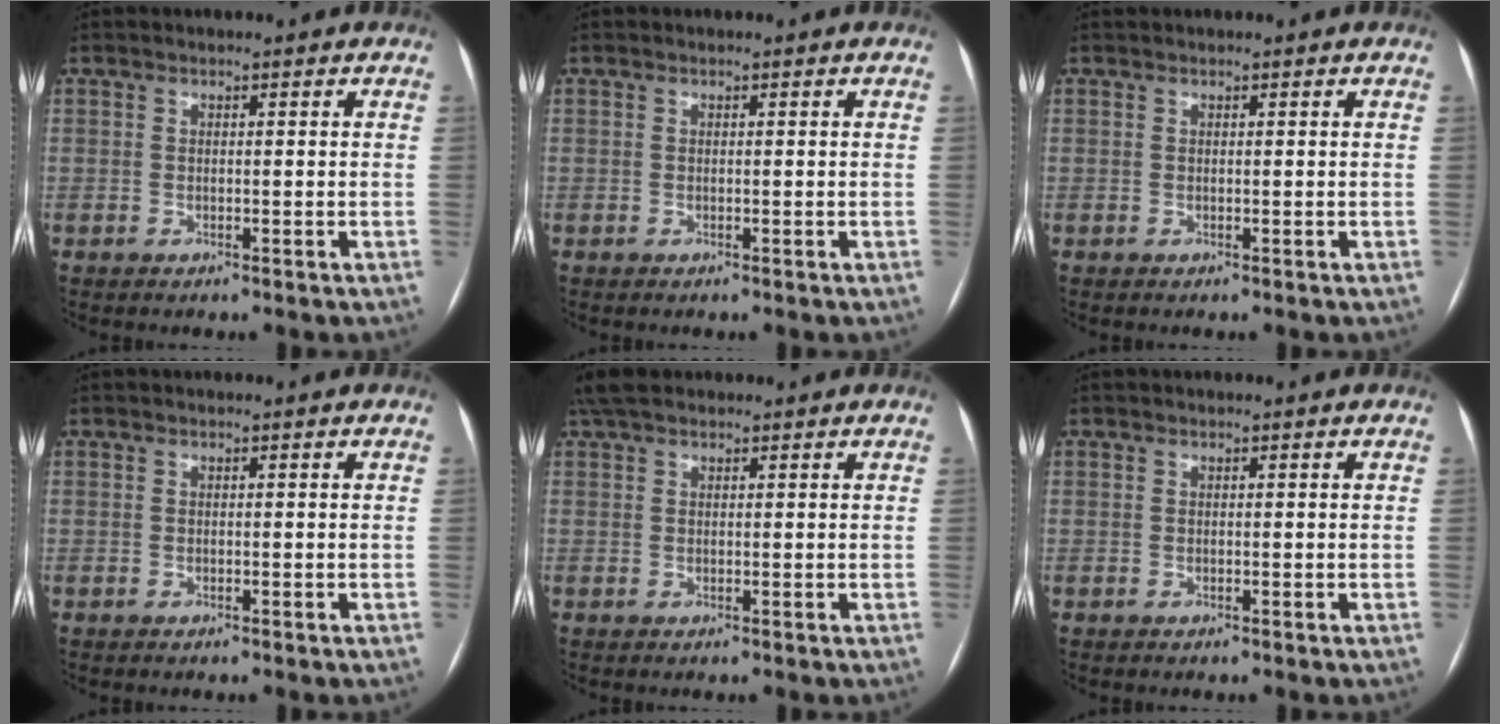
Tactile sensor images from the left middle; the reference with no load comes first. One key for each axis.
{"total": 0.0}
{"total": 0.0}
{"total": 0.0}
{"total": 4.7, "fx": 3.7, "fy": 1.9, "fz": 2.2, "tx": -0.044, "ty": 0.035, "tz": 0.070}
{"total": 0.0}